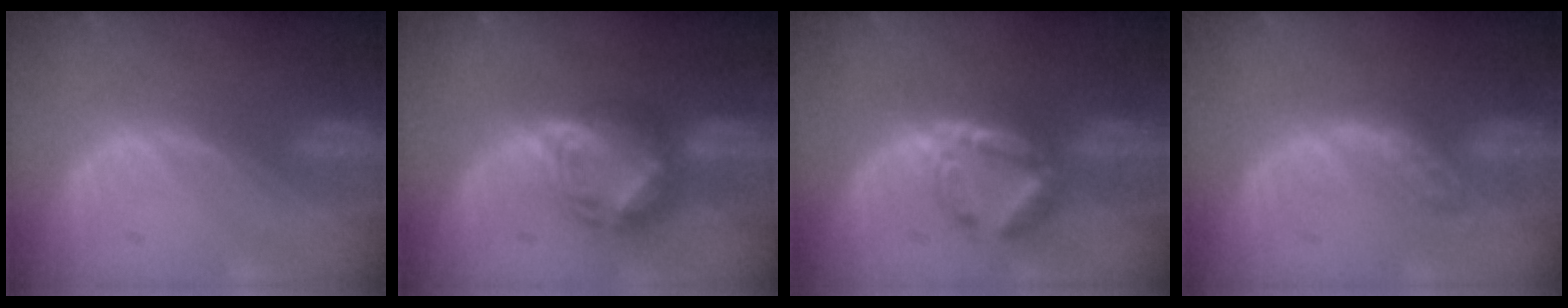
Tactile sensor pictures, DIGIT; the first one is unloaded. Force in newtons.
{"total": 7.7, "press": 6.7, "slide": 3.7}
{"total": 5.9, "press": 5.6, "slide": 1.7}
{"total": 4.5, "press": 4.5, "slide": 0.5}